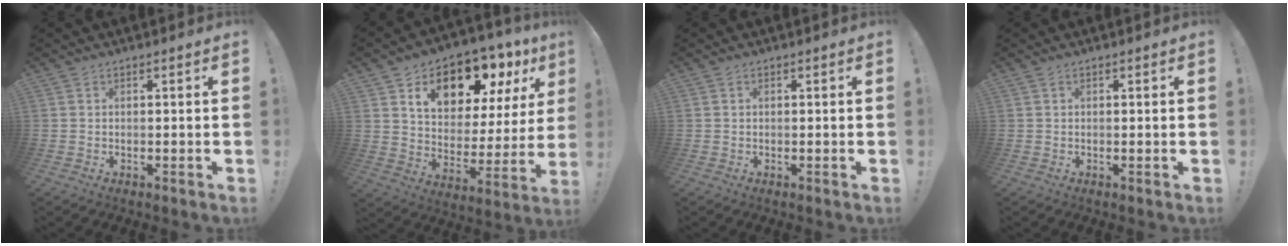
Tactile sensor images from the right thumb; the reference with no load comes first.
{"total": 14.9, "force": [10.4, 7.5, 7.7], "torque": [-0.115, -0.077, 0.182]}
{"total": 0.0}
{"total": 0.0}